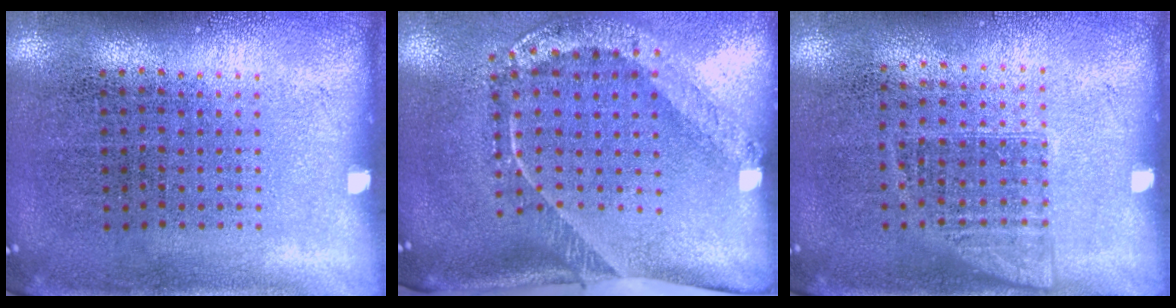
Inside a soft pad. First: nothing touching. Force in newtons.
{"total": 2.5, "press": 1.6, "slide": 1.9}
{"total": 0.9, "press": 0.8, "slide": 0.5}